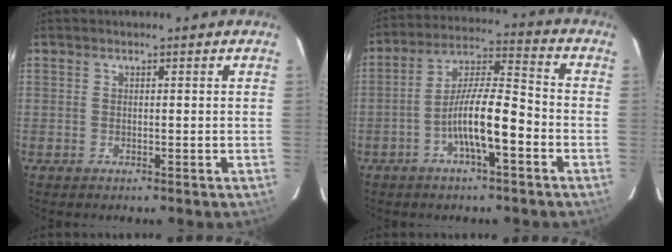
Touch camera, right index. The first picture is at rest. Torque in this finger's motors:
{"motor_torque": [1.65, -0.49, 0.83, 0.18]}